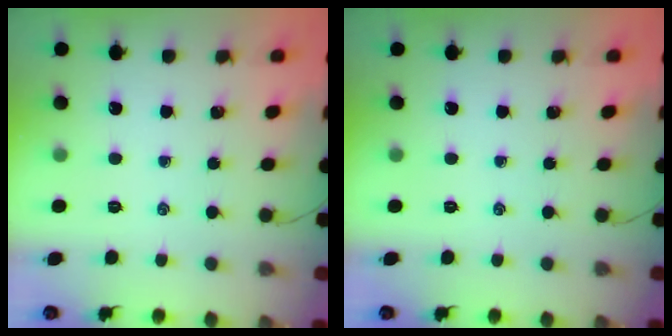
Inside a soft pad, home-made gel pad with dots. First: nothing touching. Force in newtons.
{"total": 0.0}